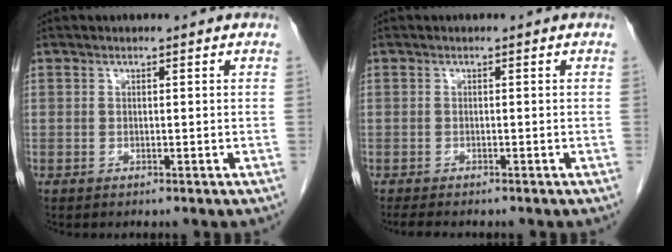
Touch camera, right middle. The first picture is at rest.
{"total": 3.0, "force": [-2.6, 0.6, 1.5], "torque": [-0.026, -0.009, -0.035]}